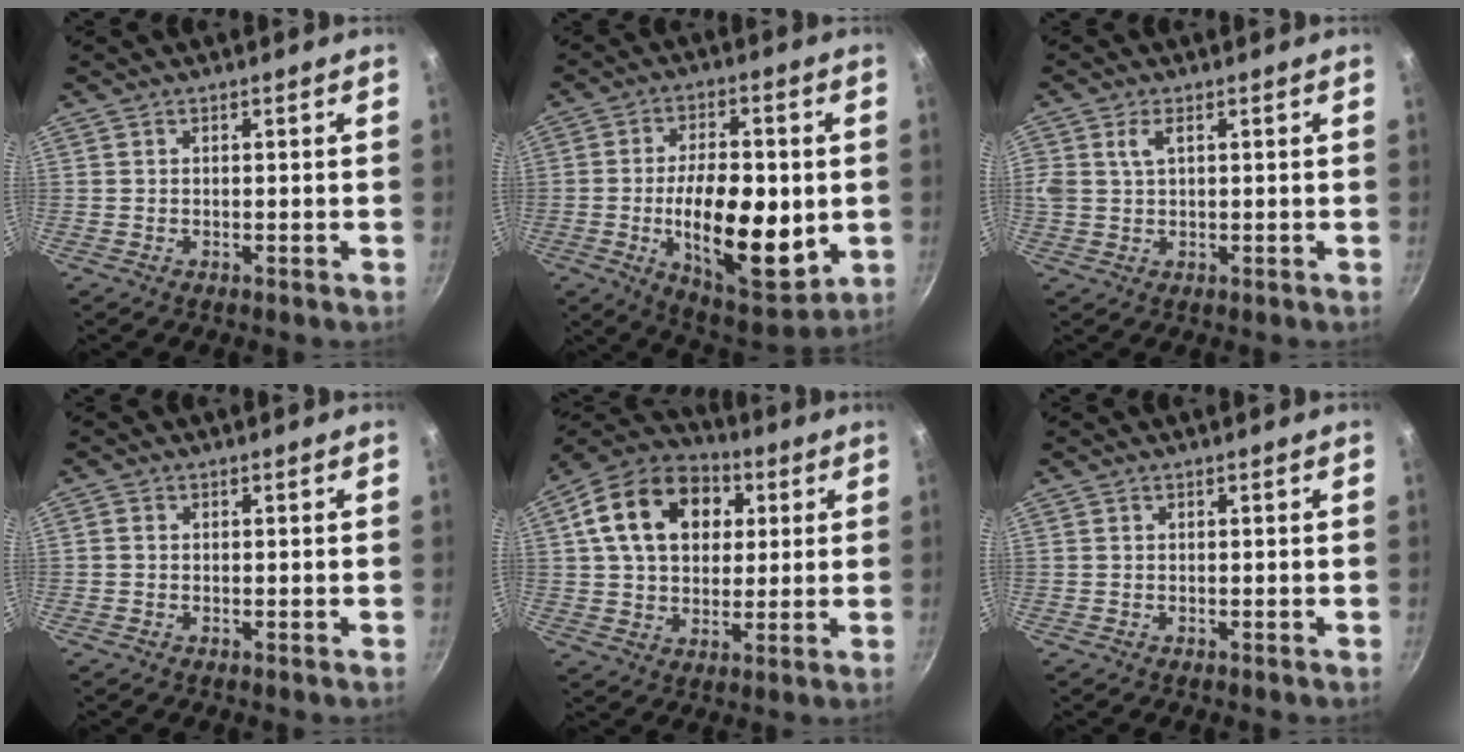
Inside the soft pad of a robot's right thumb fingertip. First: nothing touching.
{"total": 19.9, "force": [-2.2, 9.4, 17.5], "torque": [-0.251, -0.011, -0.029]}
{"total": 3.8, "force": [1.4, 2.1, 2.9], "torque": [-0.049, 0.000, 0.027]}
{"total": 0.7, "force": [-0.1, 0.7, 0.3], "torque": [-0.005, 0.003, -0.004]}
{"total": 18.8, "force": [5.2, 13.5, 11.9], "torque": [-0.181, 0.016, 0.078]}
{"total": 0.0}